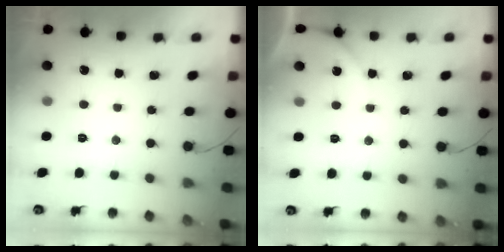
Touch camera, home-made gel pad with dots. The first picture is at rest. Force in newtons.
{"total": 3.0, "press": 3.0, "slide": 0.3}